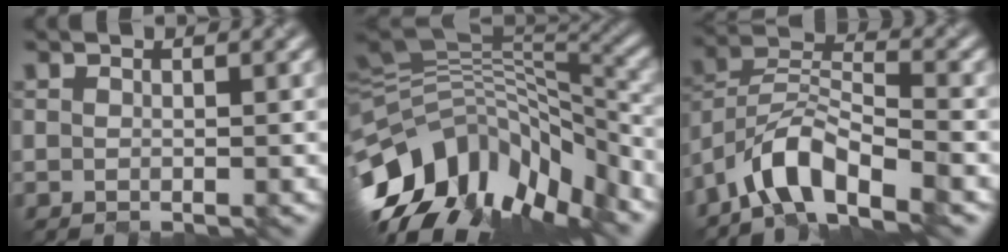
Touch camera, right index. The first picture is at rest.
{"total": 12.9, "force": [-6.6, 6.4, 9.1], "torque": [-0.177, 0.023, -0.123]}
{"total": 6.7, "force": [-5.1, 2.2, 3.7], "torque": [-0.061, 0.005, -0.100]}